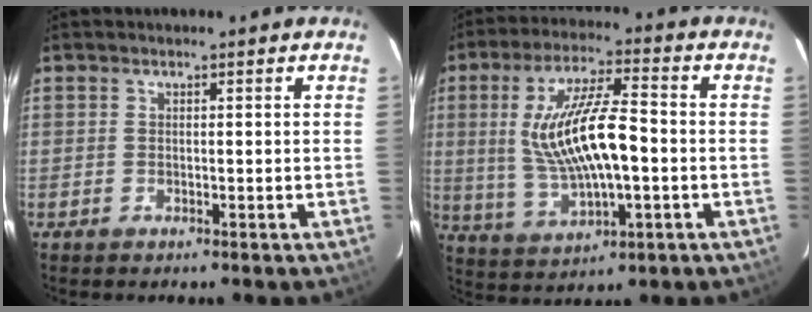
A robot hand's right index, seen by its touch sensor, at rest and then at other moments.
{"total": 15.1, "force": [-0.5, 4.9, 14.3], "torque": [-0.278, 0.001, 0.006]}